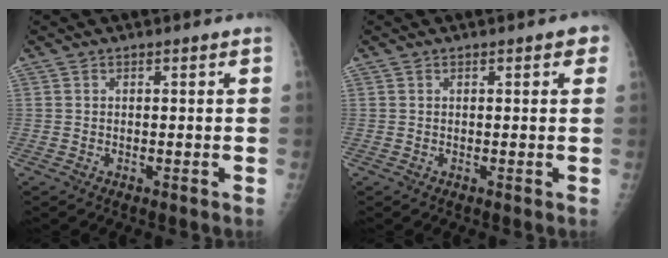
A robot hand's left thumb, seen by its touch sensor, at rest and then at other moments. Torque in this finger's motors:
{"motor_torque": [0.30, 0.15, 0.03, -0.20, 0.00]}